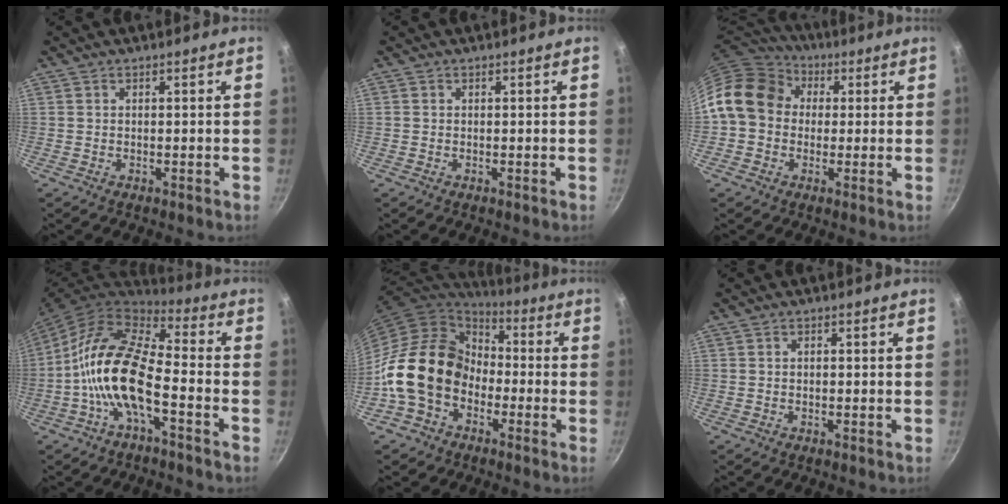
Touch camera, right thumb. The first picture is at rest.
{"total": 0.0}
{"total": 13.7, "force": [1.8, 11.4, 7.4], "torque": [-0.101, 0.028, 0.015]}
{"total": 15.4, "force": [-4.4, 6.5, 13.2], "torque": [-0.248, 0.042, -0.103]}
{"total": 16.8, "force": [-4.2, 13.0, 9.8], "torque": [-0.139, 0.052, -0.092]}
{"total": 0.6, "force": [0.0, 0.5, 0.4], "torque": [-0.006, 0.004, -0.001]}